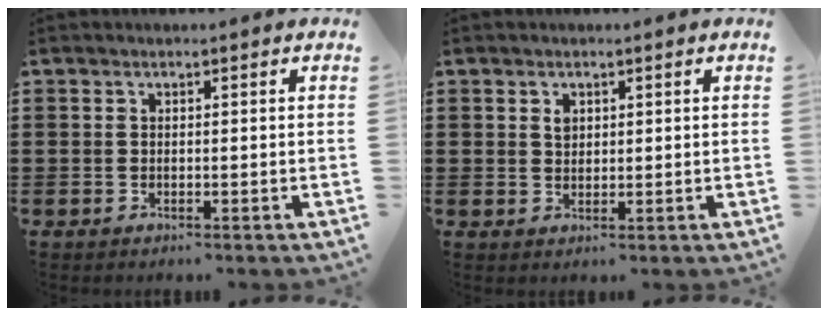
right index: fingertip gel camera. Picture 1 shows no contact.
{"total": 1.4, "force": [0.7, 1.0, 0.8], "torque": [-0.017, 0.003, 0.014]}